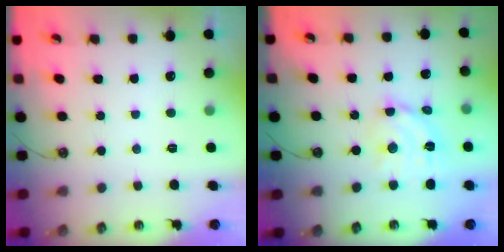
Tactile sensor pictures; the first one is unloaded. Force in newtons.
{"total": 10.9, "press": 10.9, "slide": 0.8}